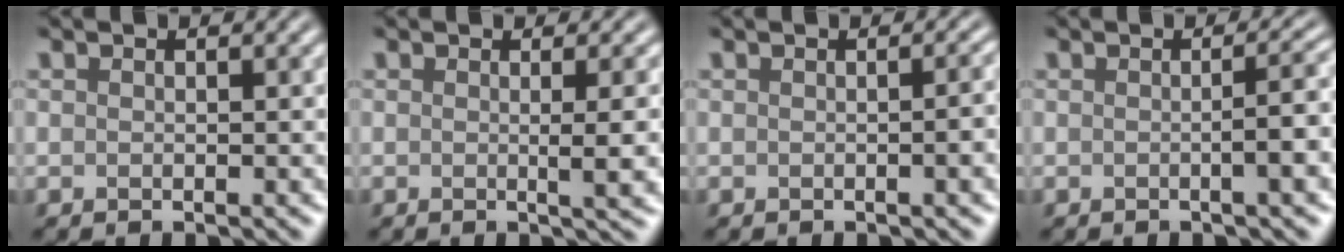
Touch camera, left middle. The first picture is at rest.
{"total": 3.6, "force": [0.0, 0.9, 3.5], "torque": [-0.037, 0.002, 0.001]}
{"total": 3.4, "force": [-0.2, 1.4, 3.1], "torque": [-0.009, 0.014, -0.006]}
{"total": 4.0, "force": [-0.3, 1.0, 3.8], "torque": [-0.040, 0.012, -0.007]}